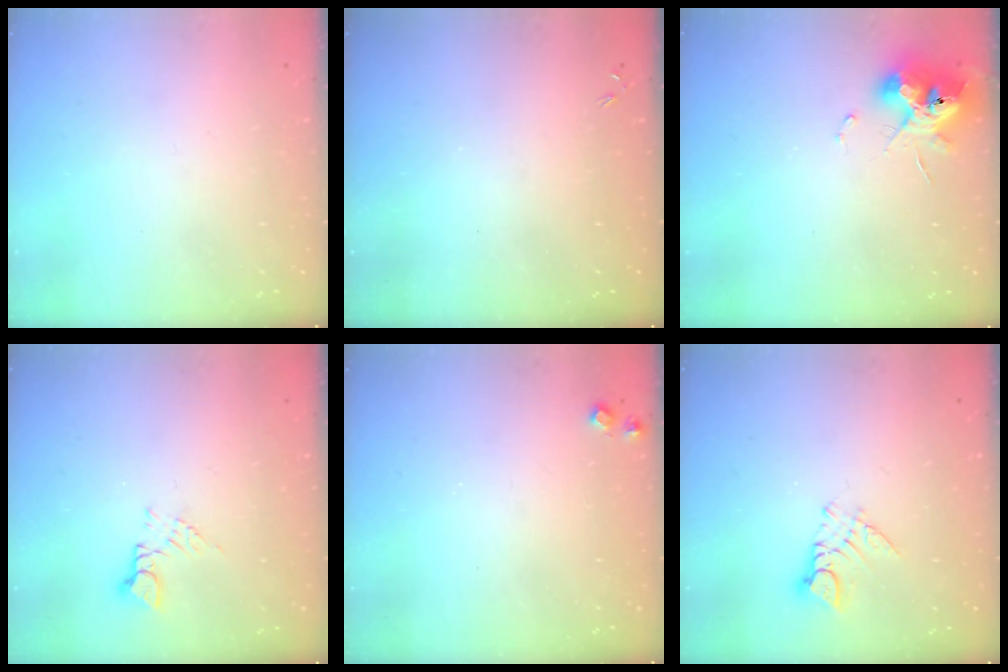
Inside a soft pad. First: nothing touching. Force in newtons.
{"total": 0.0}
{"total": 11.2, "press": 11.1, "slide": 0.6}
{"total": 3.2, "press": 3.2, "slide": 0.4}
{"total": 5.7, "press": 5.7, "slide": 0.8}
{"total": 6.0, "press": 6.0, "slide": 0.5}